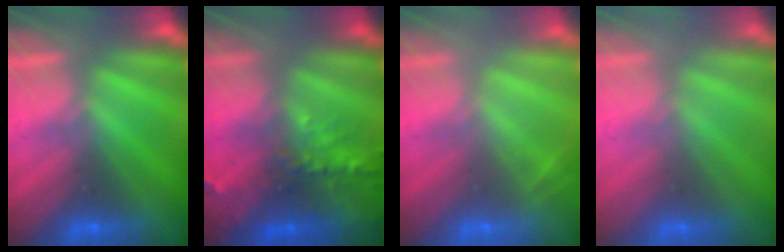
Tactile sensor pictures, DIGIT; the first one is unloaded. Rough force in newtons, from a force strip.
{"total": 7.4}
{"total": 2.0}
{"total": 2.4}